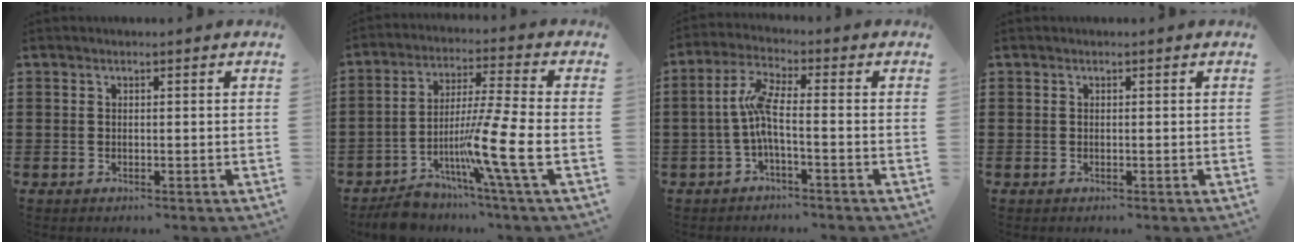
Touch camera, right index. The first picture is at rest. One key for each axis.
{"total": 11.3, "fx": -4.8, "fy": 0.4, "fz": 10.2, "tx": -0.192, "ty": -0.004, "tz": -0.088}
{"total": 5.7, "fx": -1.2, "fy": 1.1, "fz": 5.4, "tx": -0.124, "ty": -0.004, "tz": -0.030}
{"total": 0.0}